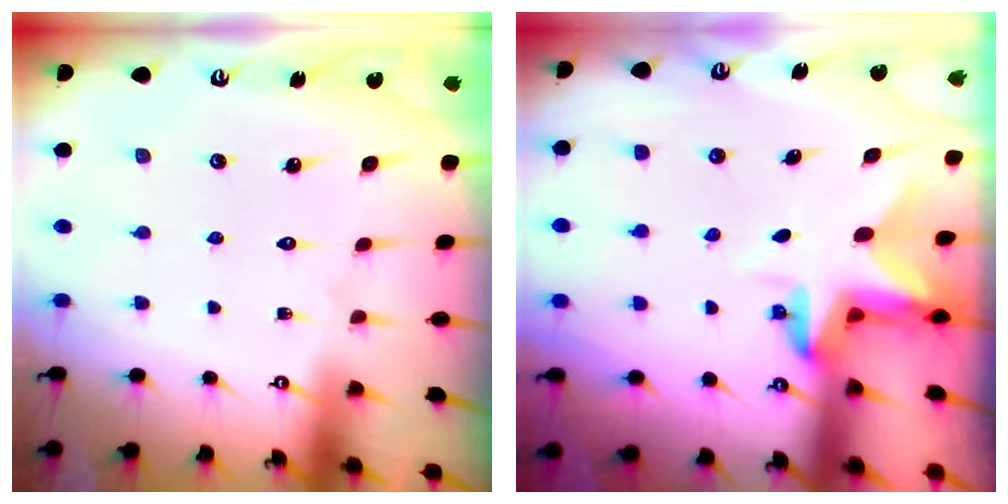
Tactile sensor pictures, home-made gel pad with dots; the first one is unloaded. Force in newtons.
{"total": 3.0, "press": 2.9, "slide": 0.5}